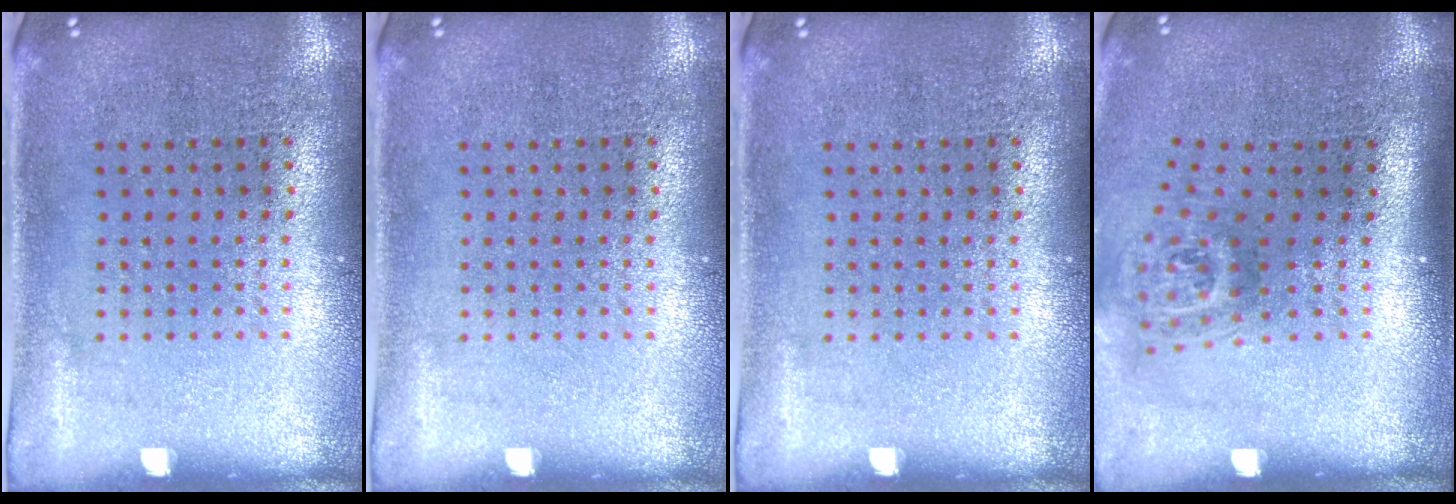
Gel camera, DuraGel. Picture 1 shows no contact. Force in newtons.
{"total": 0.0}
{"total": 0.0}
{"total": 1.8, "press": 1.2, "slide": 1.4}